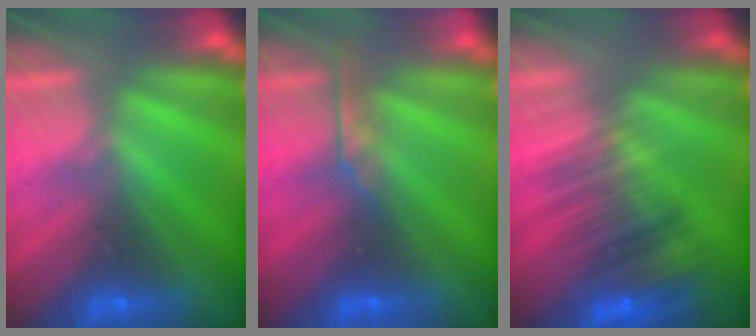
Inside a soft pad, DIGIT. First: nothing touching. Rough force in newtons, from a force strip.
{"total": 2.9}
{"total": 6.9}